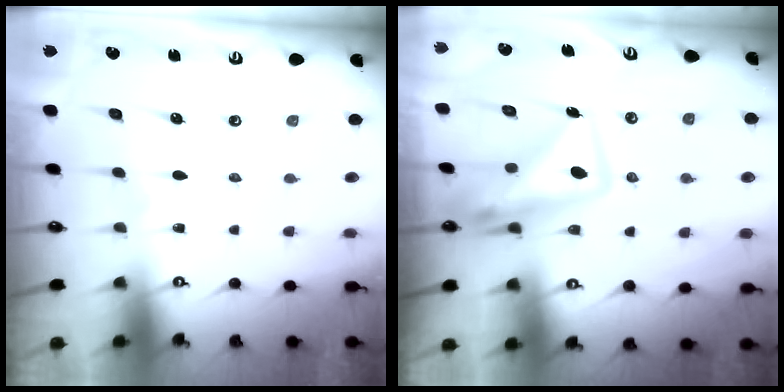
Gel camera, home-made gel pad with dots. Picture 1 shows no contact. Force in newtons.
{"total": 11.3, "press": 11.2, "slide": 0.8}